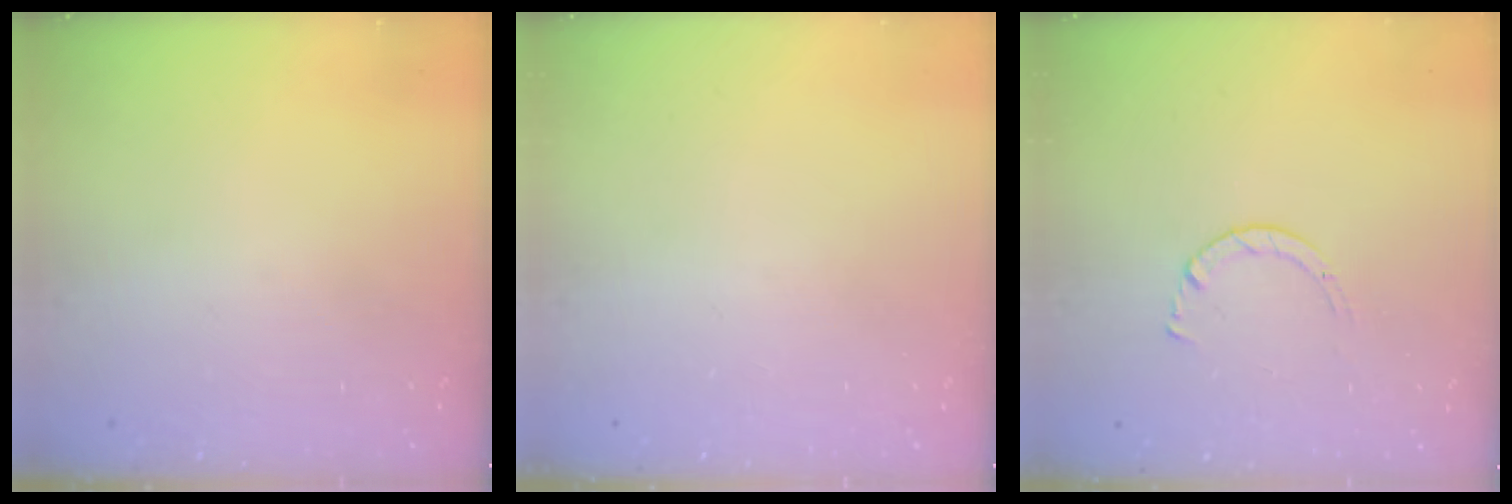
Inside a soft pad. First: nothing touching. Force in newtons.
{"total": 0.0}
{"total": 1.7, "press": 1.7, "slide": 0.2}